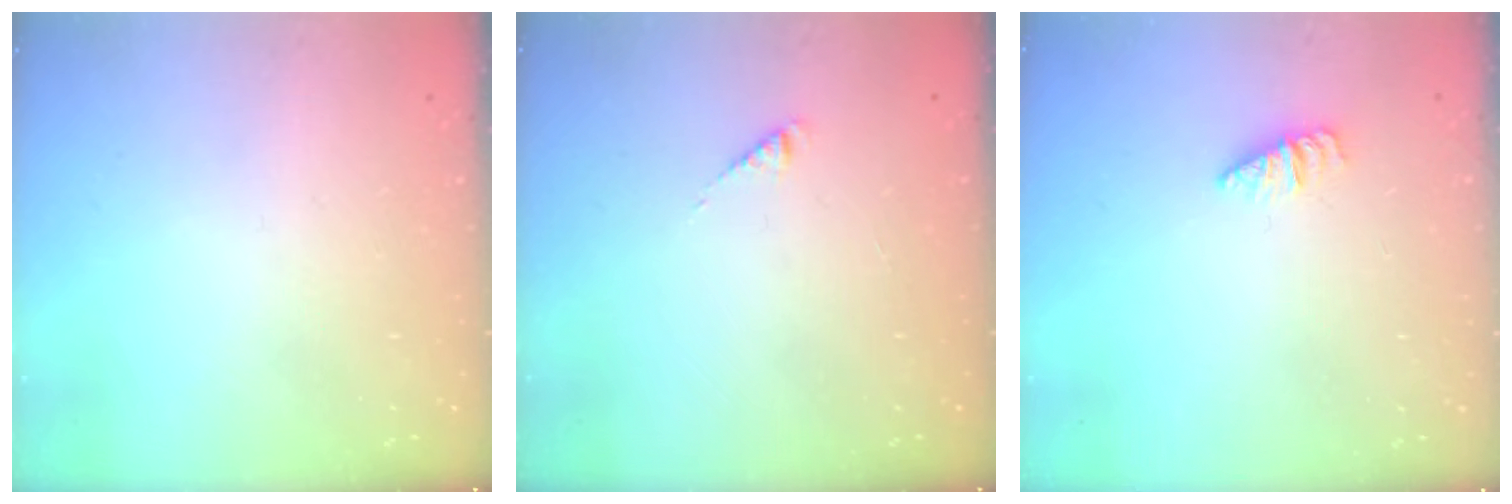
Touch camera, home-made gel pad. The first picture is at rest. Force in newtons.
{"total": 2.6, "press": 2.6, "slide": 0.4}
{"total": 1.1, "press": 1.1, "slide": 0.2}